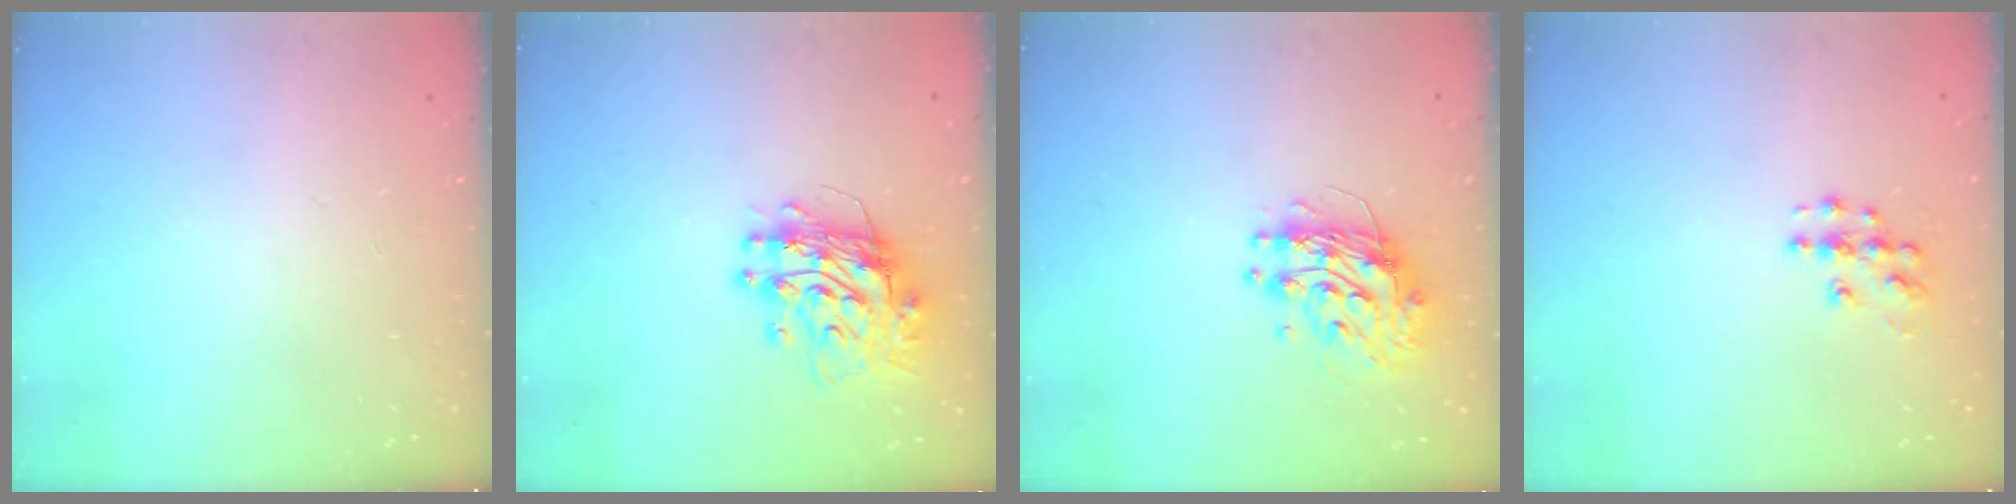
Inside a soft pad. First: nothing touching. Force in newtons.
{"total": 11.4, "press": 11.4, "slide": 1.0}
{"total": 10.2, "press": 10.2, "slide": 0.8}
{"total": 8.2, "press": 8.2, "slide": 0.4}